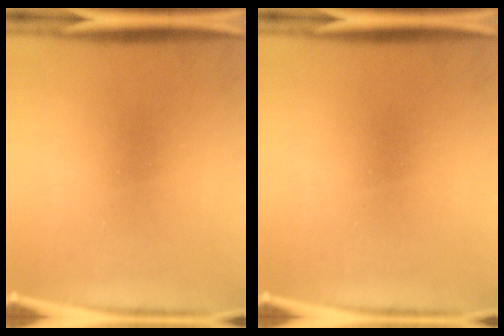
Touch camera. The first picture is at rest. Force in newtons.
{"total": 0.0}